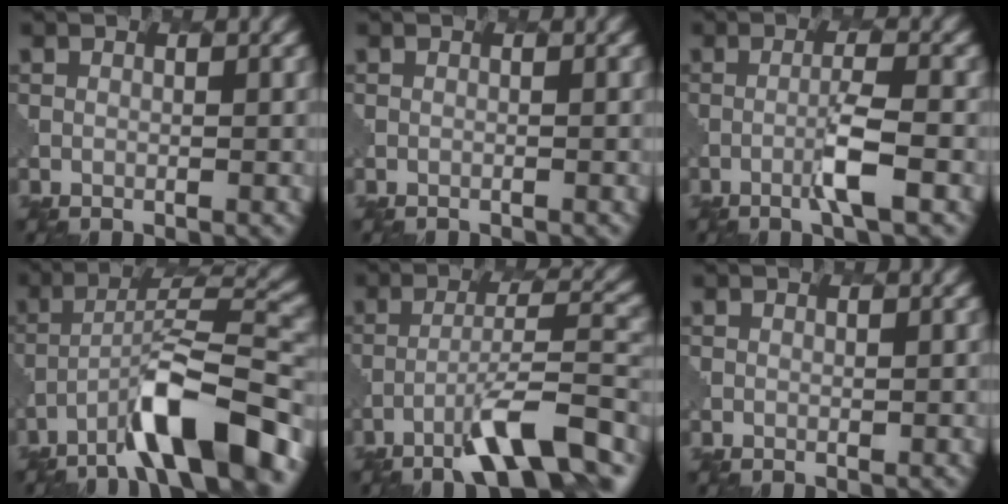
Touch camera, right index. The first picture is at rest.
{"total": 0.7, "force": [-0.7, 0.2, 0.1], "torque": [0.006, -0.004, -0.012]}
{"total": 2.8, "force": [-0.9, 0.0, 2.7], "torque": [-0.048, 0.009, -0.021]}
{"total": 9.8, "force": [-6.0, 2.1, 7.5], "torque": [-0.121, 0.018, -0.101]}
{"total": 8.7, "force": [-5.2, 1.7, 6.8], "torque": [-0.111, 0.012, -0.082]}
{"total": 0.0}